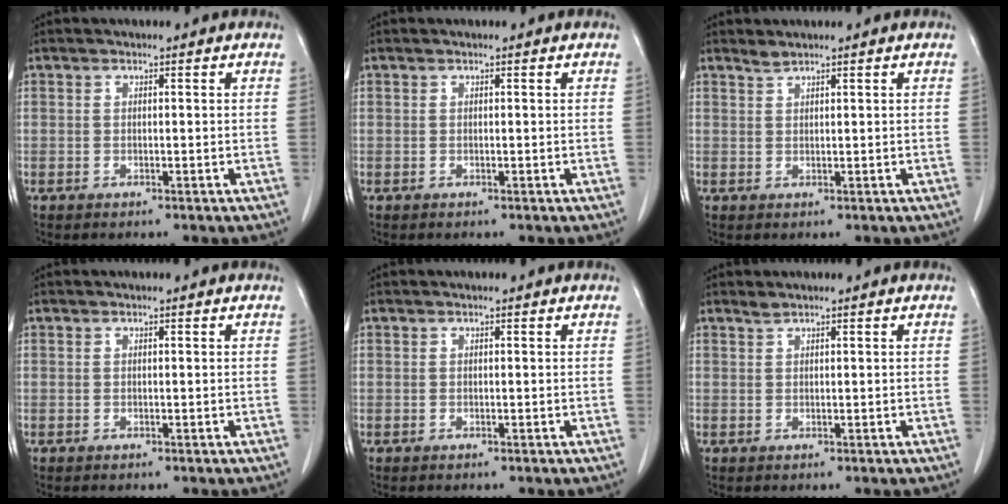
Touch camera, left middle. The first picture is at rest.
{"total": 0.0}
{"total": 1.0, "force": [1.0, -0.2, 0.1], "torque": [-0.007, -0.001, 0.023]}
{"total": 0.0}
{"total": 0.0}
{"total": 0.7, "force": [0.6, -0.1, 0.1], "torque": [-0.008, 0.000, 0.015]}